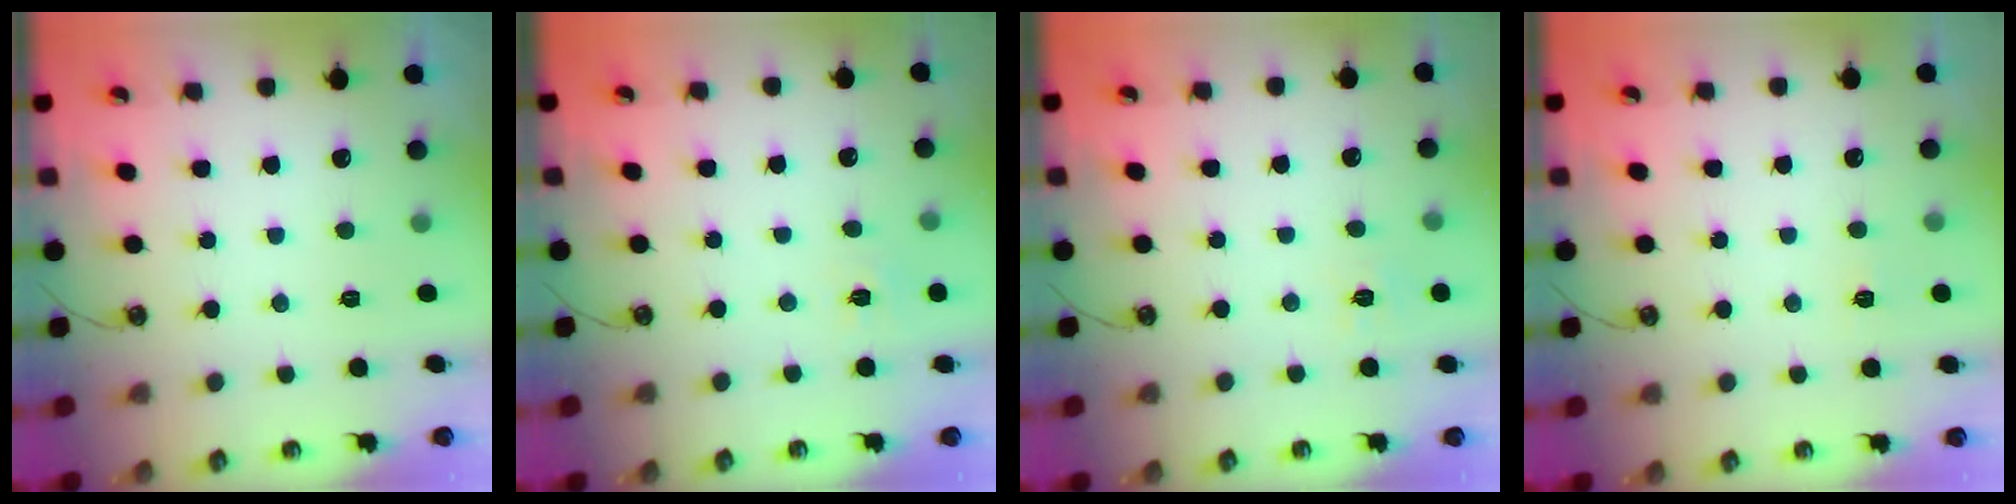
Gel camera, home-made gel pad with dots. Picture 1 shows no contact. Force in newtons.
{"total": 5.5, "press": 5.5, "slide": 0.7}
{"total": 6.2, "press": 6.2, "slide": 0.6}
{"total": 4.0, "press": 4.0, "slide": 0.6}